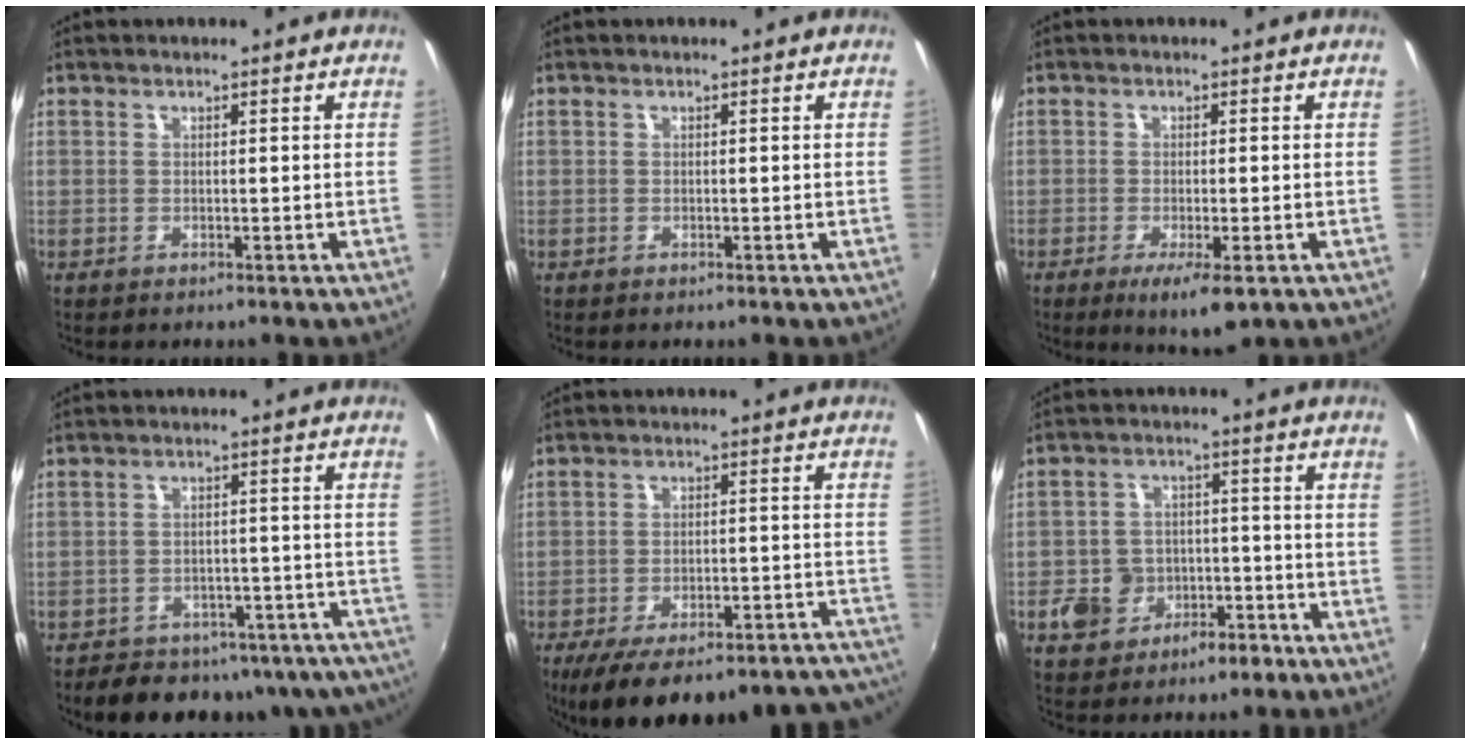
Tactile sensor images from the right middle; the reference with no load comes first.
{"total": 0.0}
{"total": 5.7, "force": [-2.9, 1.3, 4.7], "torque": [-0.085, -0.015, -0.042]}
{"total": 19.7, "force": [-16.2, 8.8, 6.8], "torque": [-0.120, 0.025, -0.177]}
{"total": 24.3, "force": [-20.3, 6.9, 11.4], "torque": [-0.172, -0.011, -0.254]}
{"total": 9.2, "force": [-4.7, 7.0, 3.5], "torque": [-0.093, 0.025, -0.063]}